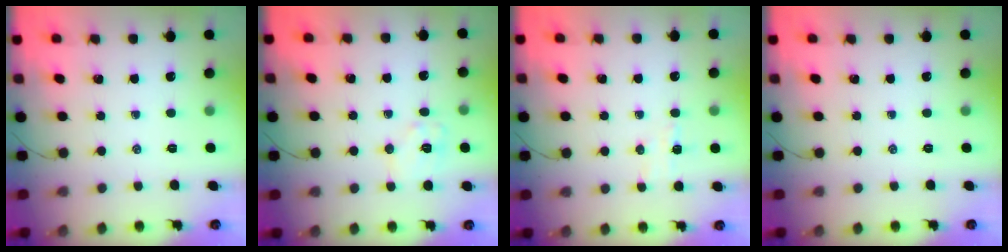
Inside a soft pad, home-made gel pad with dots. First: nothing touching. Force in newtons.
{"total": 8.1, "press": 8.1, "slide": 0.9}
{"total": 5.3, "press": 5.2, "slide": 0.7}
{"total": 0.0}